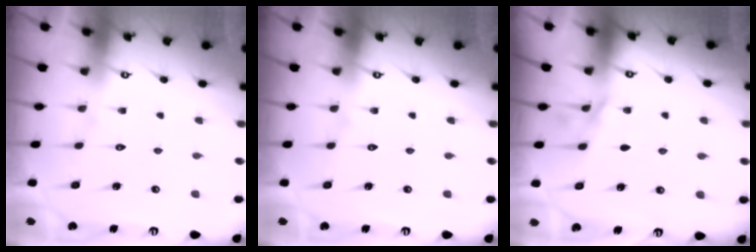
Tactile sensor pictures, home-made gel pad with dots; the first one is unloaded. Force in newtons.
{"total": 0.0}
{"total": 3.5, "press": 3.4, "slide": 0.5}